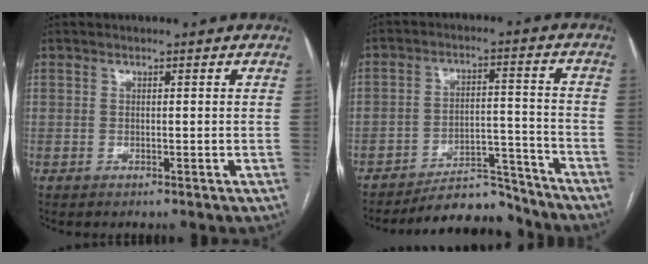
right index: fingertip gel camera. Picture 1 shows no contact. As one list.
[{"total": 9.1, "force": [-8.7, 2.4, 0.9], "torque": [0.001, 0.042, -0.138]}]